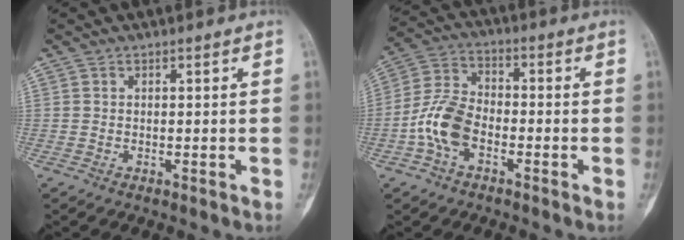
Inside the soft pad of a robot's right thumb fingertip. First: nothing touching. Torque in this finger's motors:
{"motor_torque": [0.82, 0.66, 0.47, -0.39, 0.09]}